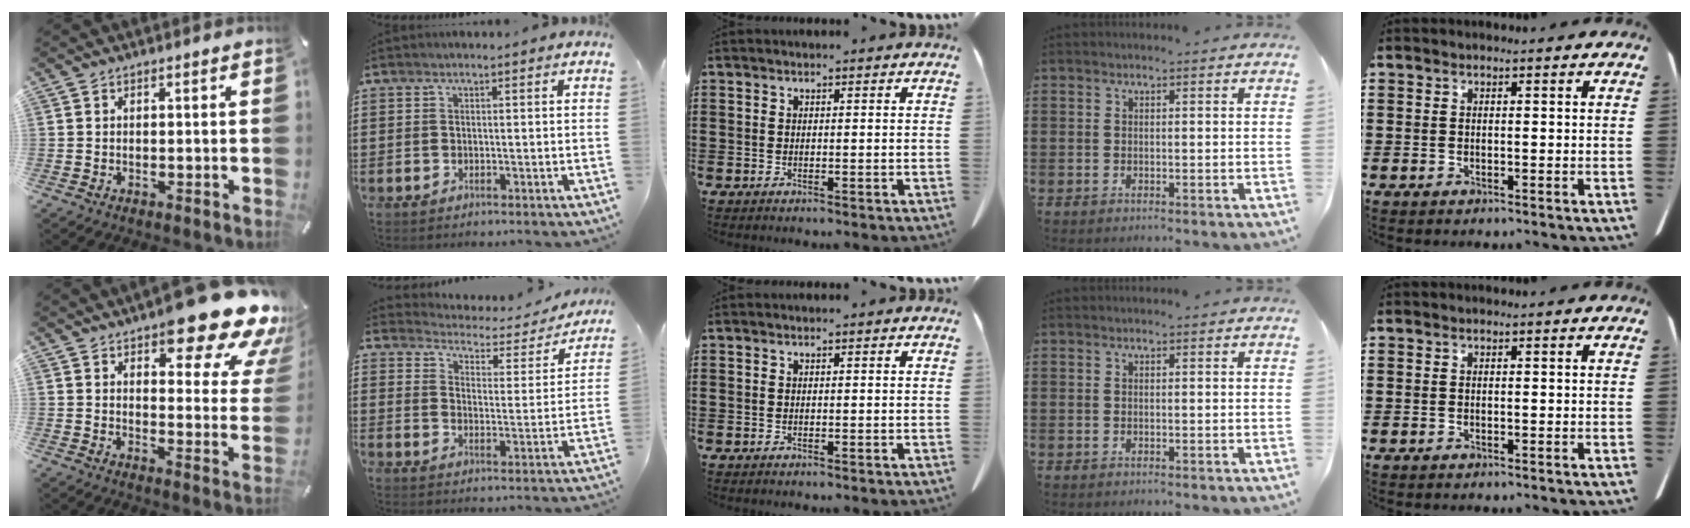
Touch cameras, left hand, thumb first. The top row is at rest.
{"thumb": {"total": 19.9, "force": [13.4, 7.7, 12.4], "torque": [-0.157, -0.096, 0.222]}, "index": {"total": 3.0, "force": [2.9, 0.7, 0.3], "torque": [-0.030, -0.026, 0.041]}}